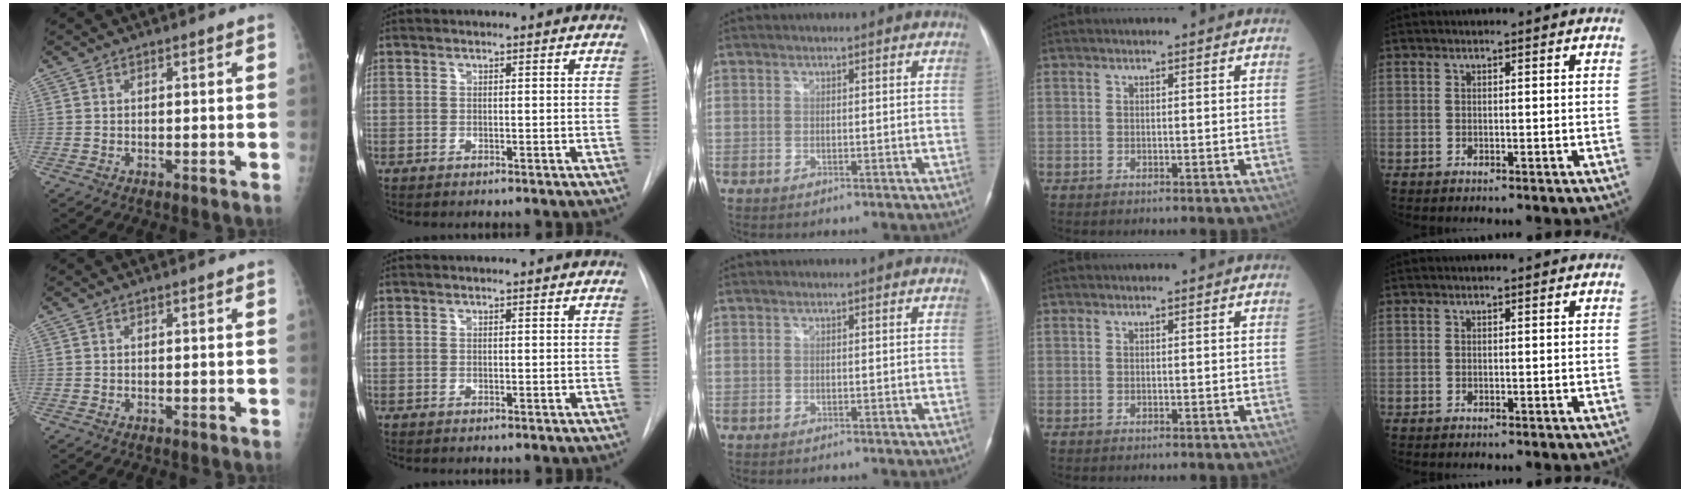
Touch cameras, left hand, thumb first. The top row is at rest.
{}